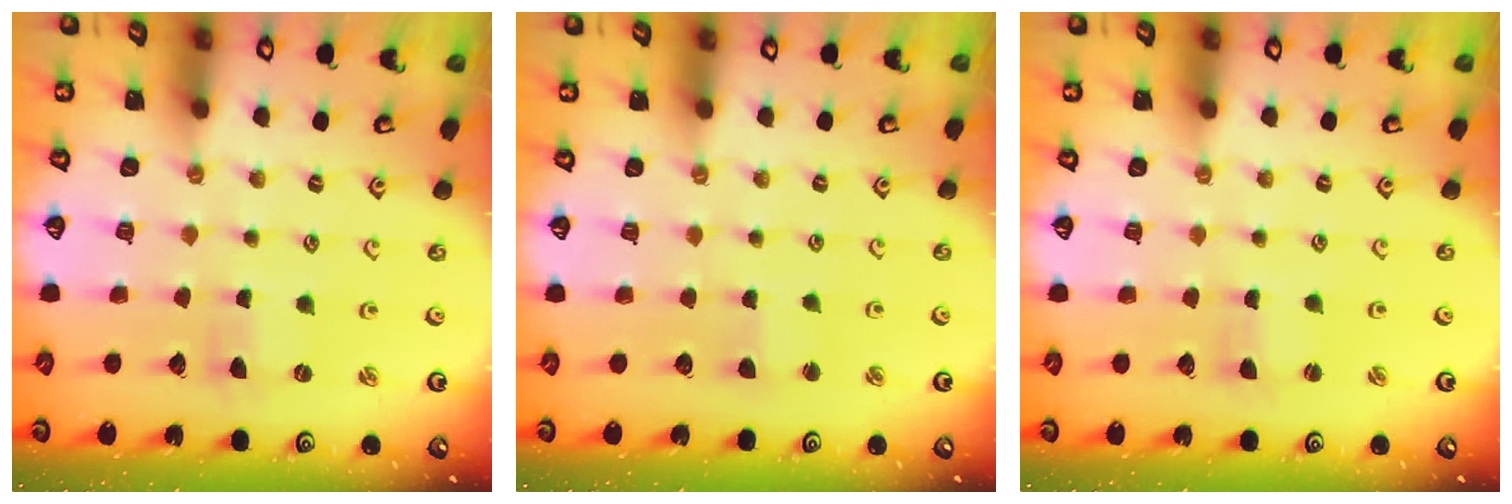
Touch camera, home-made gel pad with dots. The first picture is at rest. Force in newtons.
{"total": 1.8, "press": 1.8, "slide": 0.4}
{"total": 1.3, "press": 1.3, "slide": 0.1}